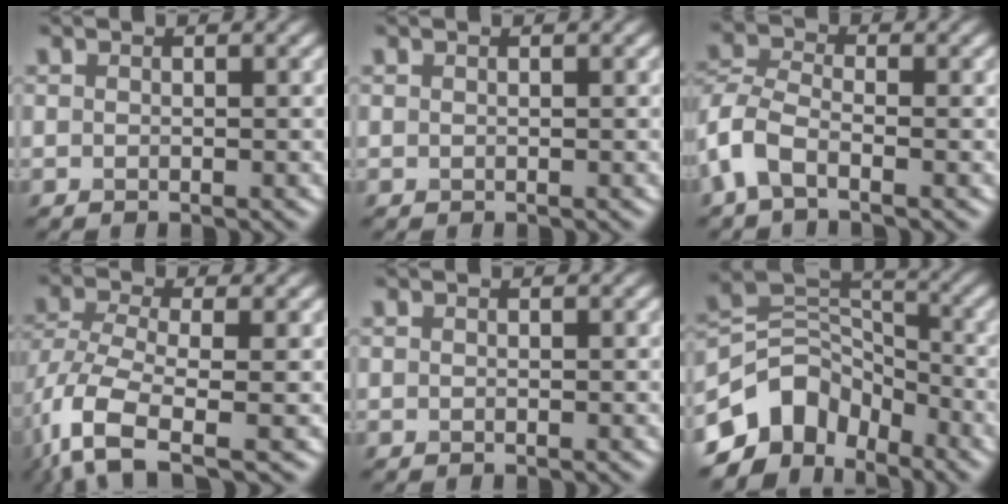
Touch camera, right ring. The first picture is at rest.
{"total": 0.0}
{"total": 4.2, "force": [-2.2, 2.1, 3.0], "torque": [-0.072, 0.001, -0.060]}
{"total": 6.9, "force": [-3.5, 2.6, 5.3], "torque": [-0.115, -0.005, -0.077]}
{"total": 0.0}
{"total": 7.9, "force": [-5.0, 5.3, 3.1], "torque": [-0.038, 0.004, -0.106]}